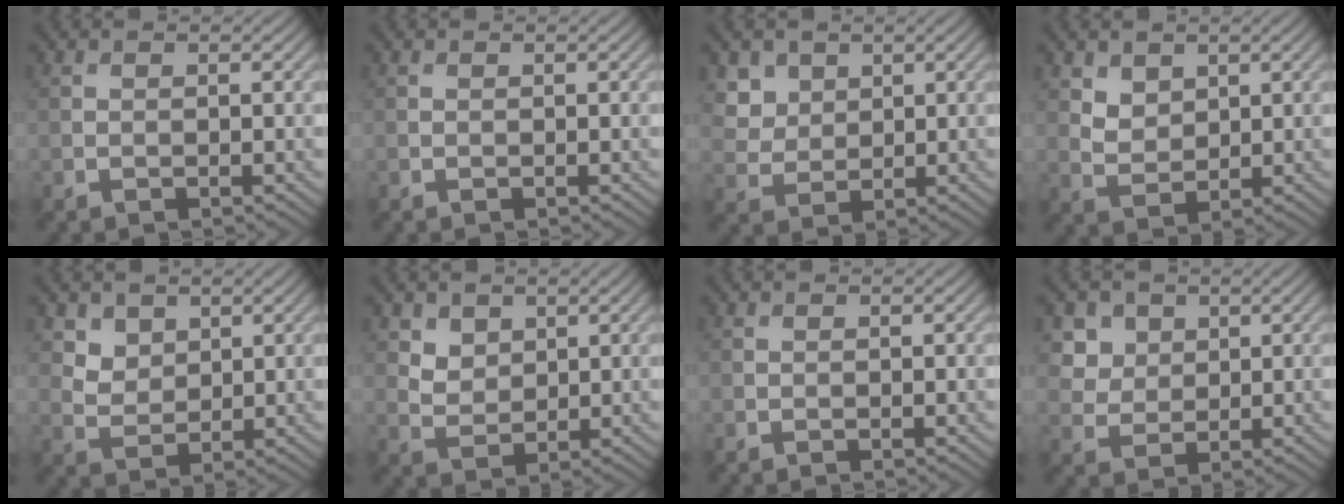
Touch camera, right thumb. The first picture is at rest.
{"total": 0.0}
{"total": 4.1, "force": [2.4, 3.1, 1.3], "torque": [-0.049, -0.015, 0.058]}
{"total": 3.2, "force": [2.0, 2.1, 1.3], "torque": [-0.035, -0.009, 0.038]}
{"total": 3.5, "force": [2.3, 2.4, 1.1], "torque": [-0.039, -0.018, 0.051]}
{"total": 3.4, "force": [2.1, 2.3, 1.2], "torque": [-0.039, -0.016, 0.045]}
{"total": 0.0}
{"total": 4.4, "force": [2.3, 3.4, 1.4], "torque": [-0.044, -0.018, 0.056]}